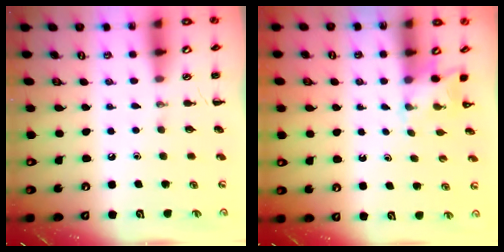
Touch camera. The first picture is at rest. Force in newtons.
{"total": 2.2, "press": 2.1, "slide": 0.7}